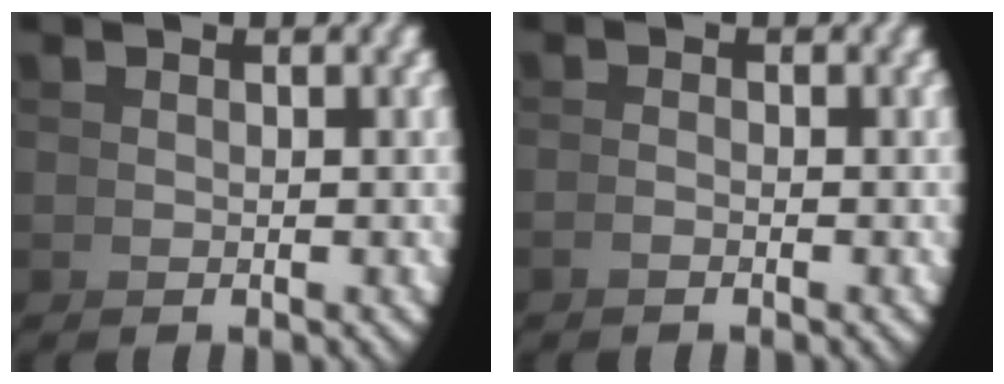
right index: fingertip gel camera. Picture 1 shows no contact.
{"total": 1.5, "force": [-0.6, -1.3, -0.1], "torque": [0.006, 0.004, -0.014]}